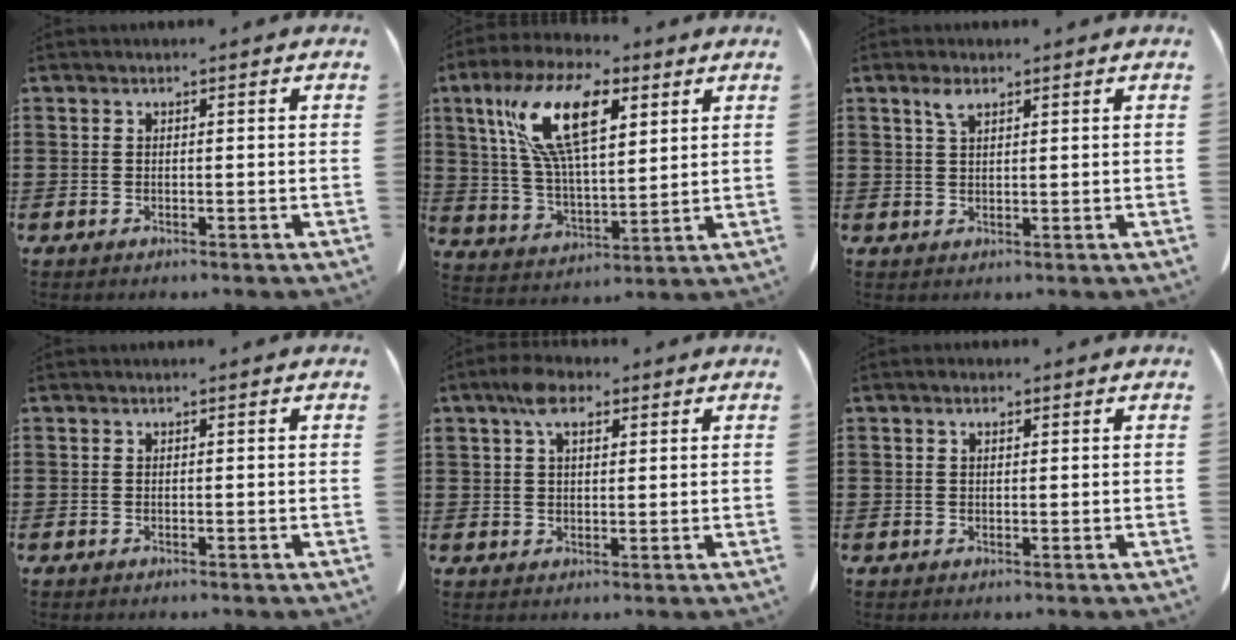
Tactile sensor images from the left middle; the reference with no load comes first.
{"total": 15.1, "force": [7.3, 6.0, 11.8], "torque": [-0.257, -0.001, 0.127]}
{"total": 2.6, "force": [1.5, 0.9, 1.9], "torque": [-0.043, 0.004, 0.027]}
{"total": 0.0}
{"total": 5.7, "force": [3.4, 2.8, 3.6], "torque": [-0.074, 0.011, 0.059]}
{"total": 1.2, "force": [0.6, 0.6, 0.8], "torque": [-0.010, 0.002, 0.008]}